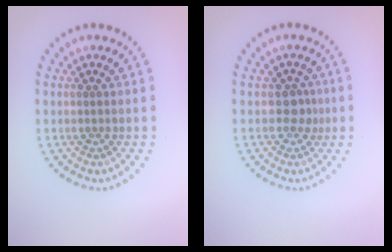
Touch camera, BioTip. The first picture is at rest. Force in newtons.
{"total": 1.5, "press": 1.2, "slide": 0.9}